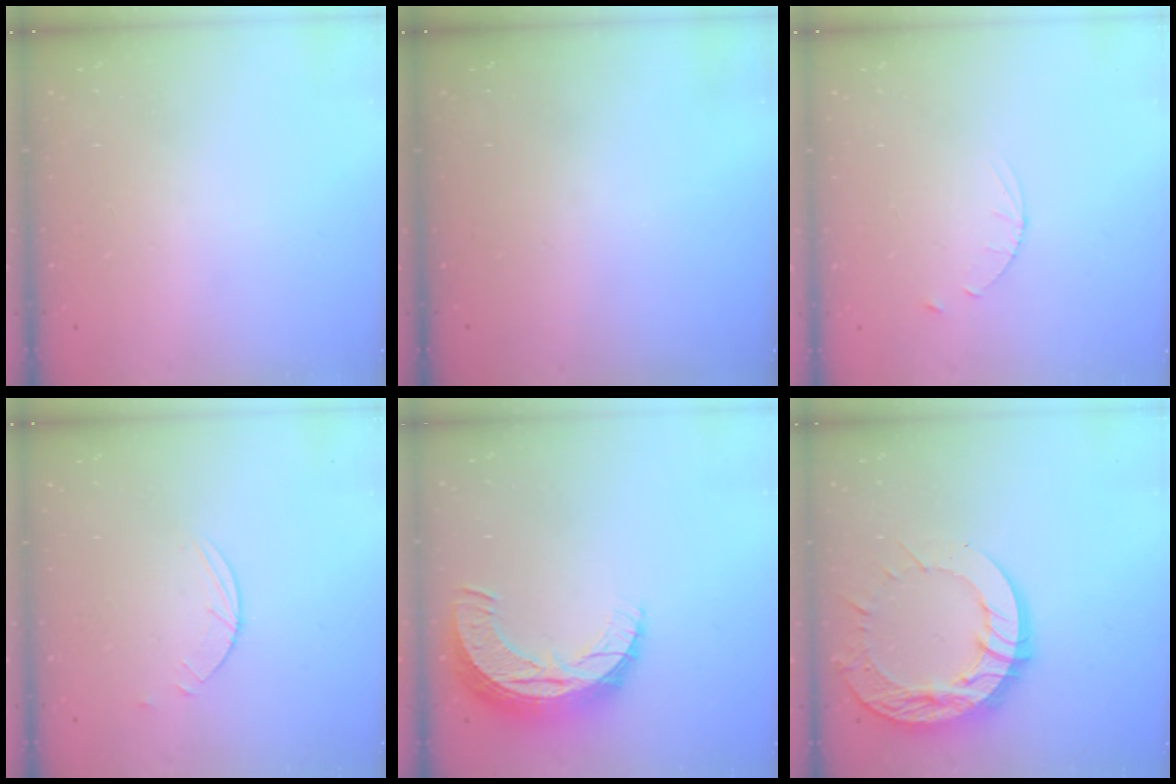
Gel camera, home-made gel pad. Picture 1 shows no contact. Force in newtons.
{"total": 0.0}
{"total": 3.0, "press": 2.9, "slide": 0.4}
{"total": 2.9, "press": 2.8, "slide": 0.3}
{"total": 10.9, "press": 10.9, "slide": 0.7}
{"total": 15.9, "press": 15.8, "slide": 1.4}